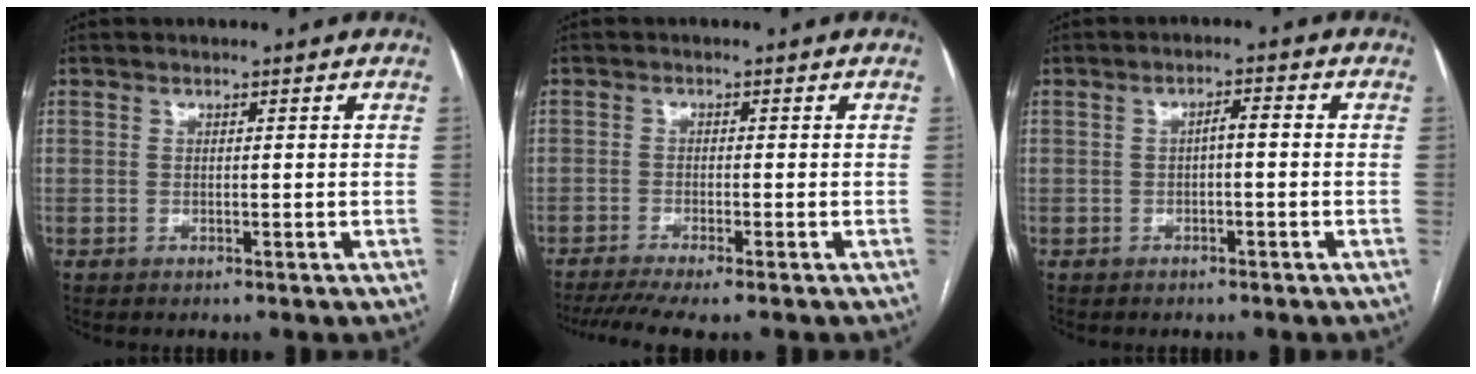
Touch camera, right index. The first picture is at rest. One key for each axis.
{"total": 7.0, "fx": -5.6, "fy": 0.2, "fz": 4.2, "tx": -0.064, "ty": -0.012, "tz": -0.090}
{"total": 2.1, "fx": -0.3, "fy": 0.5, "fz": 2.1, "tx": -0.033, "ty": 0.009, "tz": -0.004}